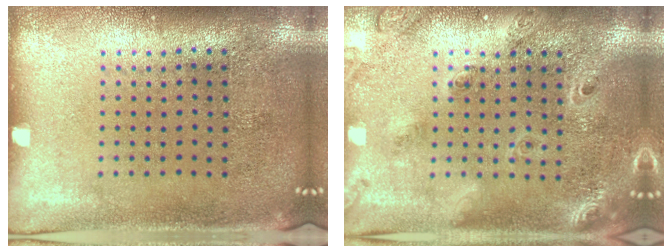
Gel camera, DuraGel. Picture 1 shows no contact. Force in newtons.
{"total": 1.8, "press": 1.7, "slide": 0.7}